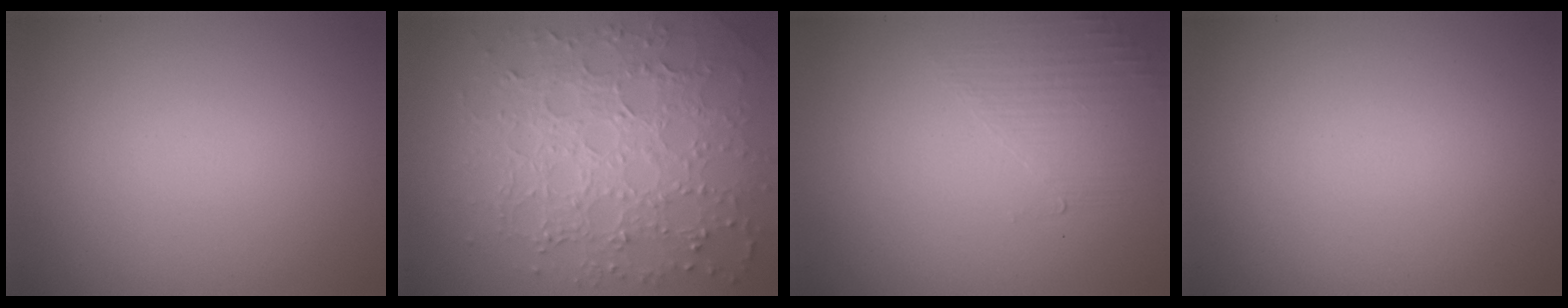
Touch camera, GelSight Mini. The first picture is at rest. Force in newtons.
{"total": 8.1, "press": 5.7, "slide": 5.8}
{"total": 1.6, "press": 0.4, "slide": 1.5}
{"total": 0.0}